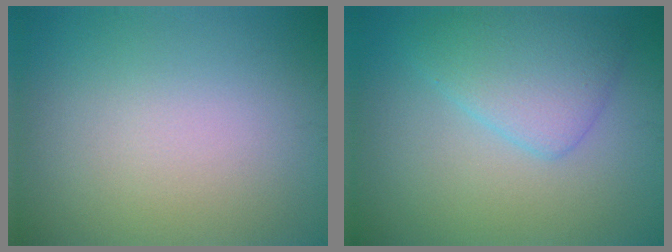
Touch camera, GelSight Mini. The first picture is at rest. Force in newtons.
{"total": 4.0, "press": 4.0, "slide": 0.1}